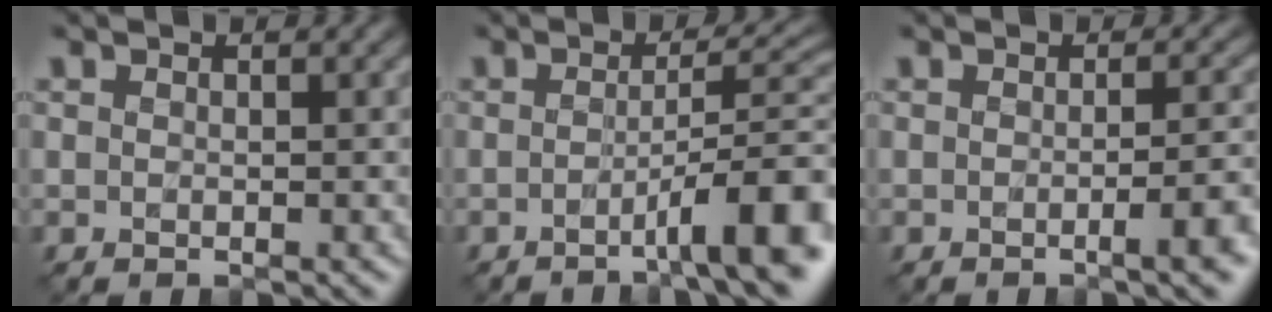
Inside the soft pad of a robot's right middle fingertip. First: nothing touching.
{"total": 7.6, "force": [-2.8, 1.3, 6.9], "torque": [-0.087, 0.012, -0.050]}
{"total": 3.7, "force": [-1.2, 0.9, 3.4], "torque": [-0.038, 0.001, -0.020]}